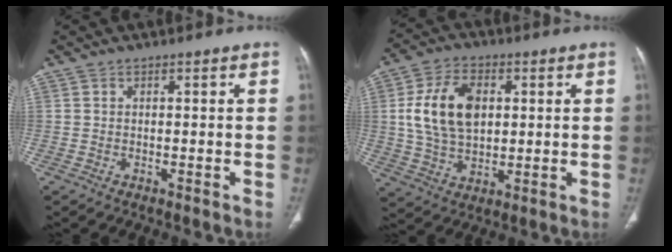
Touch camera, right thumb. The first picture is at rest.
{"total": 13.7, "force": [2.4, 8.8, 10.2], "torque": [-0.175, -0.001, 0.046]}